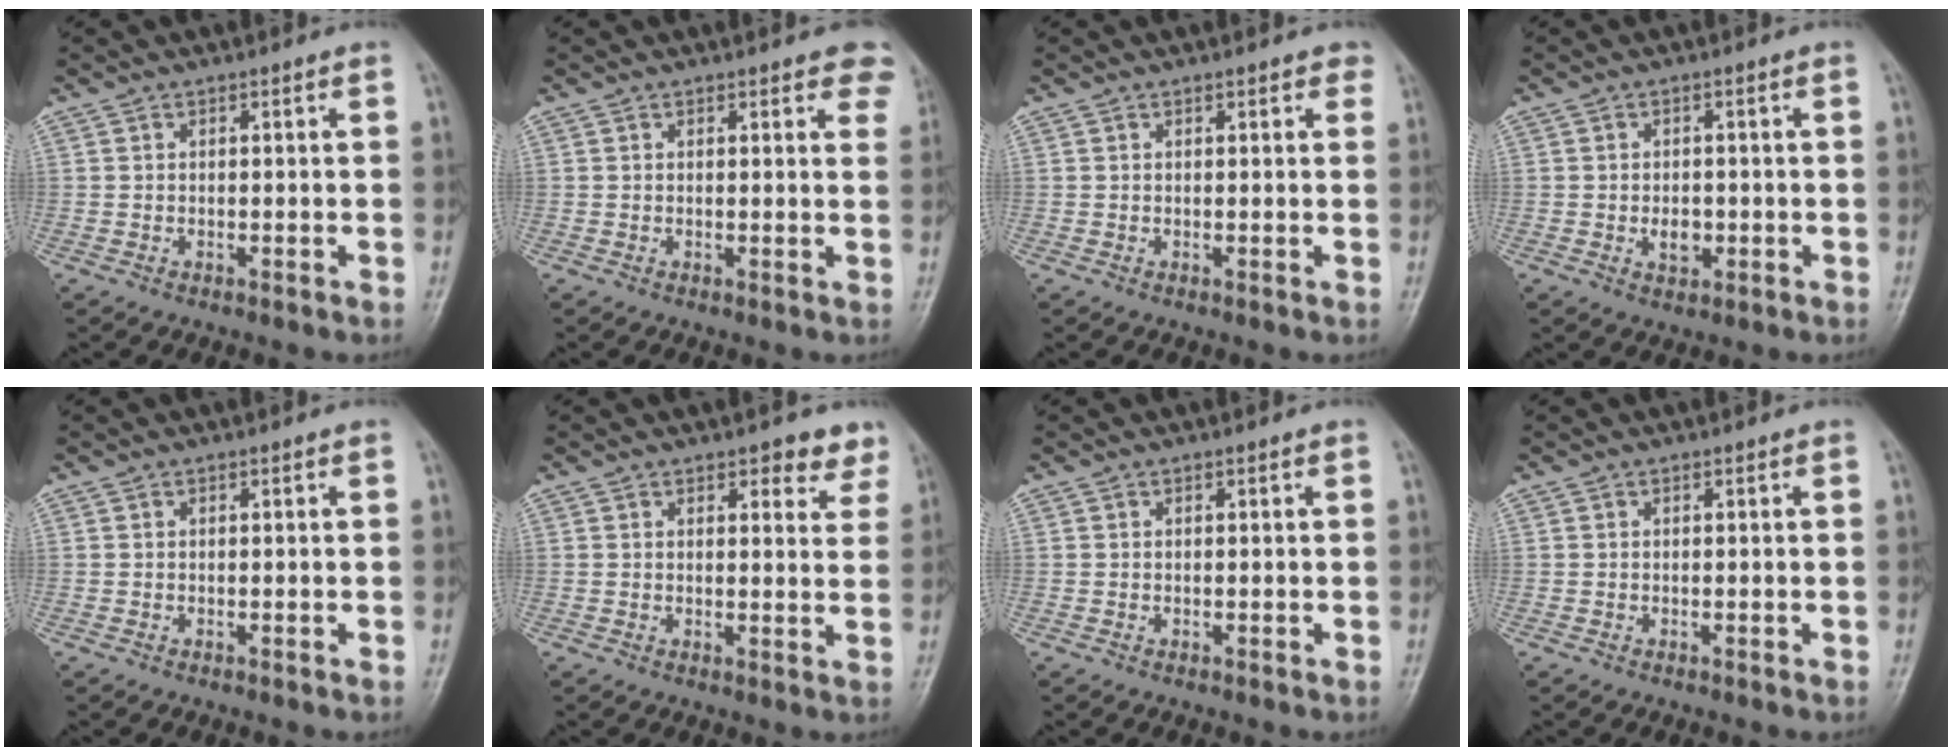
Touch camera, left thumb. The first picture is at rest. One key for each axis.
{"total": 5.4, "fx": 3.6, "fy": 2.0, "fz": 3.5, "tx": -0.012, "ty": -0.006, "tz": 0.031}
{"total": 2.1, "fx": 1.3, "fy": 1.0, "fz": 1.4, "tx": -0.004, "ty": -0.001, "tz": 0.012}
{"total": 3.3, "fx": -0.6, "fy": 2.3, "fz": 2.3, "tx": -0.027, "ty": 0.001, "tz": -0.007}
{"total": 0.0}
{"total": 5.3, "fx": 3.9, "fy": 2.4, "fz": 2.6, "tx": 0.003, "ty": -0.019, "tz": 0.040}
{"total": 0.0}
{"total": 0.0}